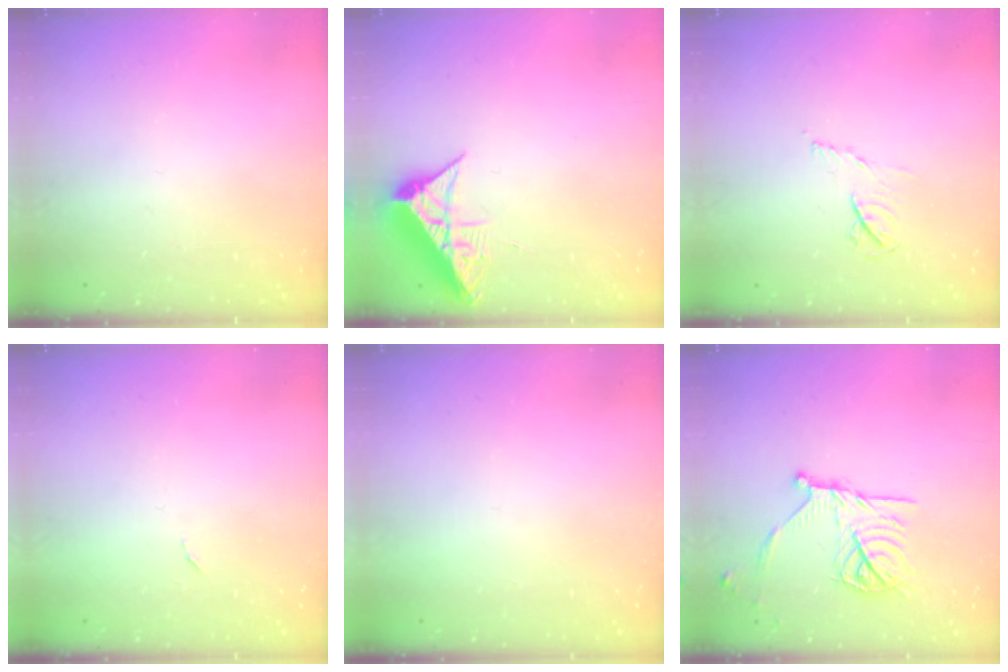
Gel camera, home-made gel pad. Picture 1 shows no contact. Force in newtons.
{"total": 7.7, "press": 7.7, "slide": 0.4}
{"total": 5.4, "press": 5.3, "slide": 0.7}
{"total": 3.8, "press": 3.8, "slide": 0.2}
{"total": 1.5, "press": 1.5, "slide": 0.1}
{"total": 16.4, "press": 16.4, "slide": 0.9}